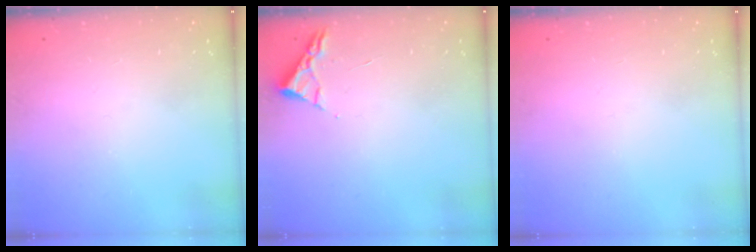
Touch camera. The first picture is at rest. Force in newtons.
{"total": 3.0, "press": 2.9, "slide": 0.4}
{"total": 0.0}